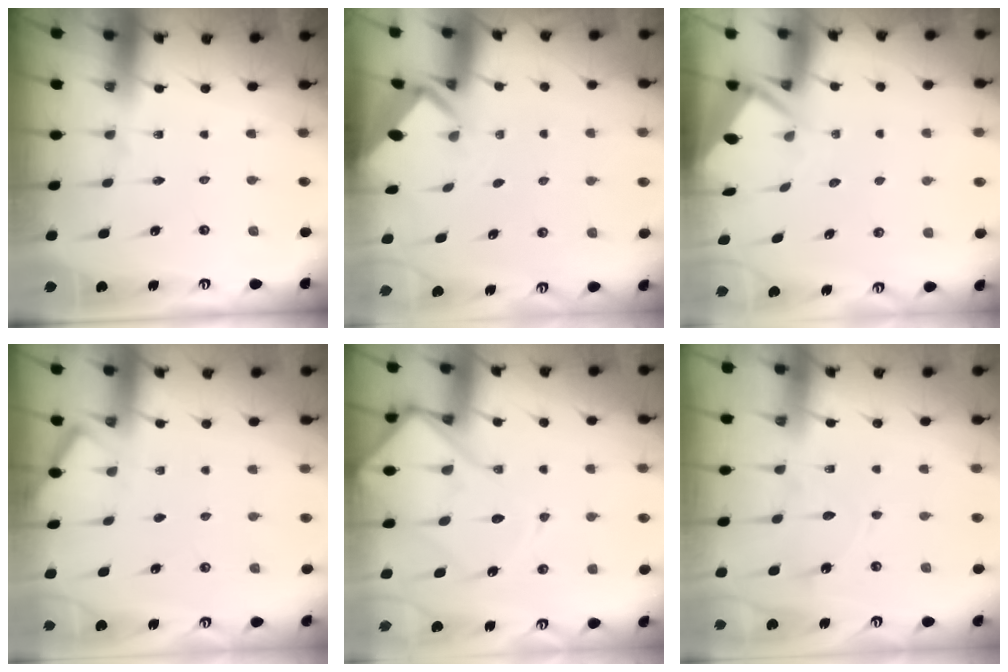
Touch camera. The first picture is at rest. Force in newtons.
{"total": 2.4, "press": 2.4, "slide": 0.2}
{"total": 3.5, "press": 3.5, "slide": 0.3}
{"total": 2.7, "press": 2.6, "slide": 0.3}
{"total": 15.7, "press": 15.6, "slide": 1.5}
{"total": 6.1, "press": 6.1, "slide": 0.7}